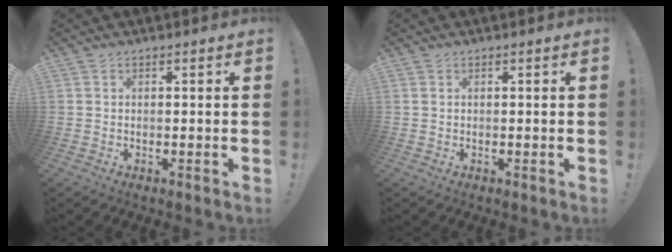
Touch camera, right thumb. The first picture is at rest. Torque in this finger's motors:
{"motor_torque": [0.00, -0.04, -0.17, -0.19, 0.03]}